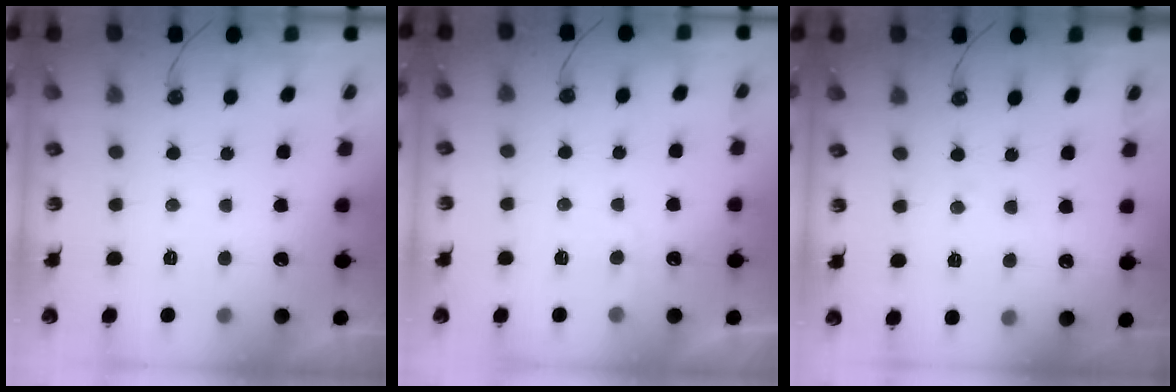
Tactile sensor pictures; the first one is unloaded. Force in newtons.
{"total": 3.2, "press": 3.2, "slide": 0.4}
{"total": 4.8, "press": 4.7, "slide": 0.7}